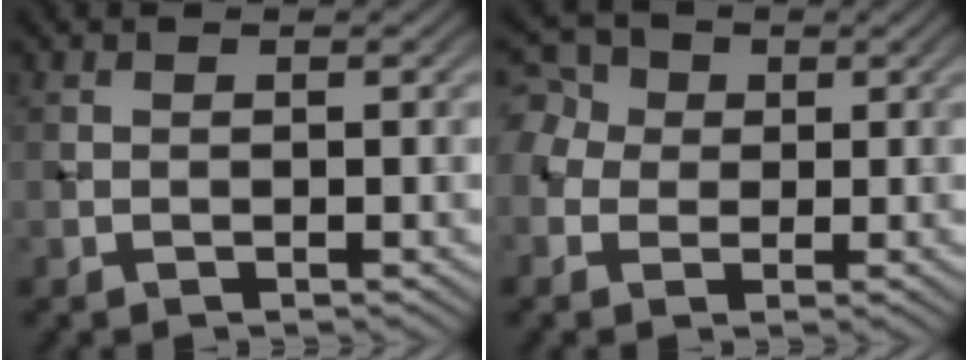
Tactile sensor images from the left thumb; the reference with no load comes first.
{"total": 5.4, "force": [0.9, 4.7, 2.4], "torque": [-0.083, 0.017, 0.002]}